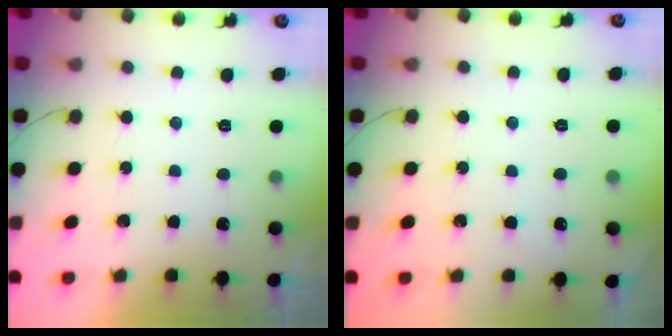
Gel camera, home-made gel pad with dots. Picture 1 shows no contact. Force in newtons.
{"total": 1.7, "press": 1.7, "slide": 0.3}